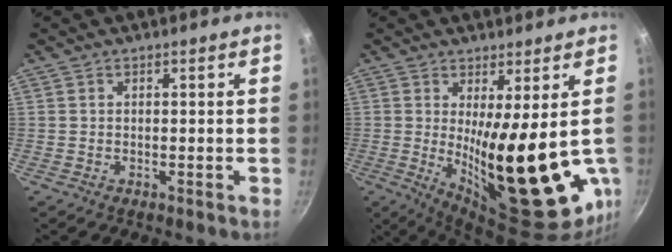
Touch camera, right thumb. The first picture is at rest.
{"total": 20.9, "force": [-0.3, 5.9, 20.0], "torque": [-0.278, -0.050, 0.020]}